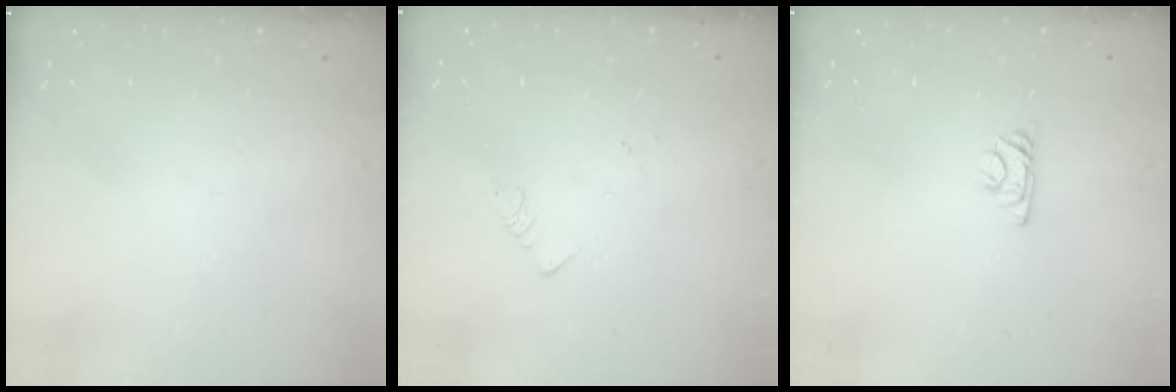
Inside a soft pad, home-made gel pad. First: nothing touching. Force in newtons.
{"total": 1.3, "press": 1.2, "slide": 0.1}
{"total": 4.3, "press": 4.3, "slide": 0.7}